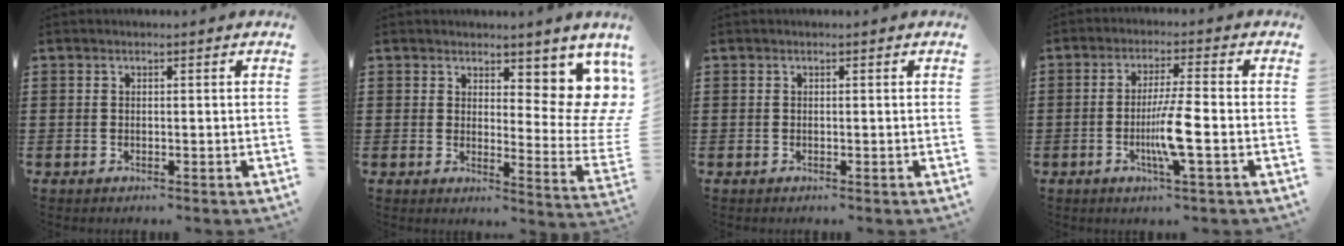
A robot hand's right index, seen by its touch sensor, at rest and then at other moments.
{"total": 8.6, "force": [6.0, 3.8, 5.0], "torque": [-0.071, -0.040, 0.105]}
{"total": 0.0}
{"total": 6.8, "force": [-1.8, 0.1, 6.5], "torque": [-0.130, -0.017, -0.039]}